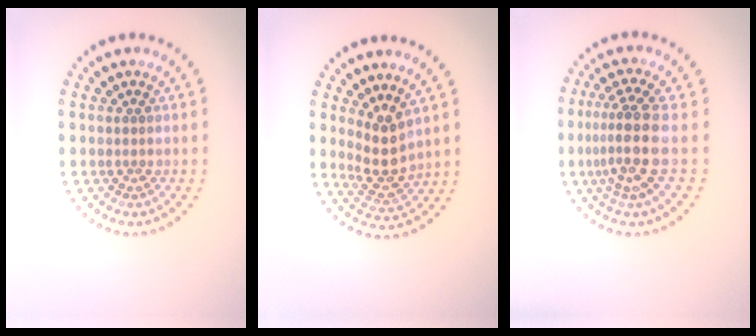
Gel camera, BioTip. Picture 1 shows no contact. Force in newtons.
{"total": 3.2, "press": 2.8, "slide": 1.6}
{"total": 4.0, "press": 3.1, "slide": 2.5}